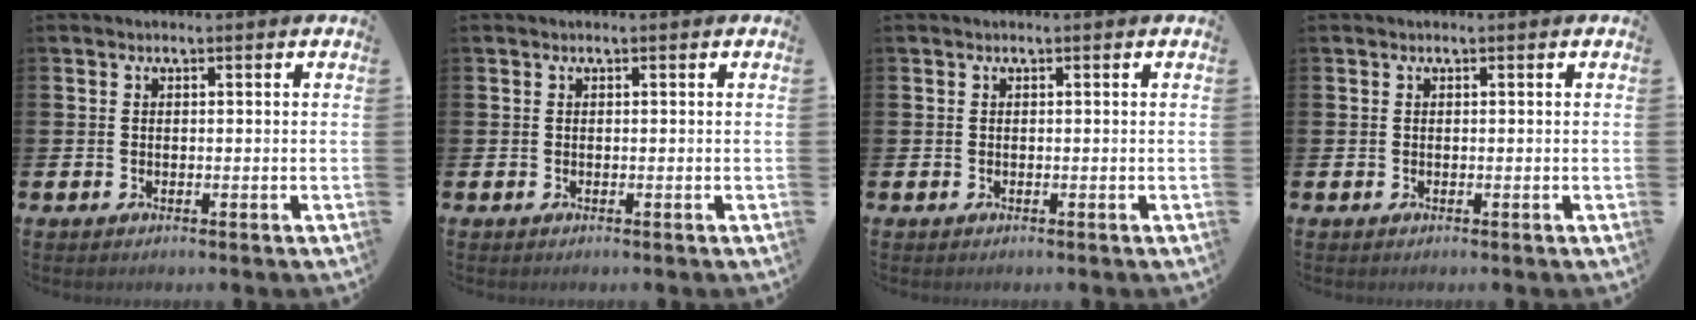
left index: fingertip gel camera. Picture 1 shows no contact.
{"total": 0.0}
{"total": 0.0}
{"total": 0.0}